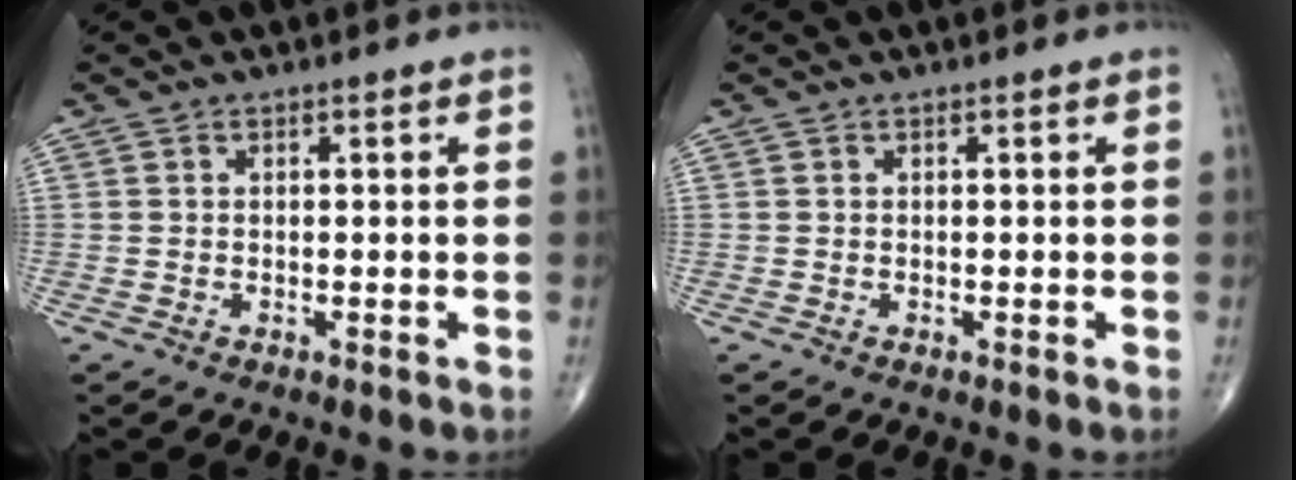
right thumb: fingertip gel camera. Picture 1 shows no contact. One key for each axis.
{"total": 0.0}